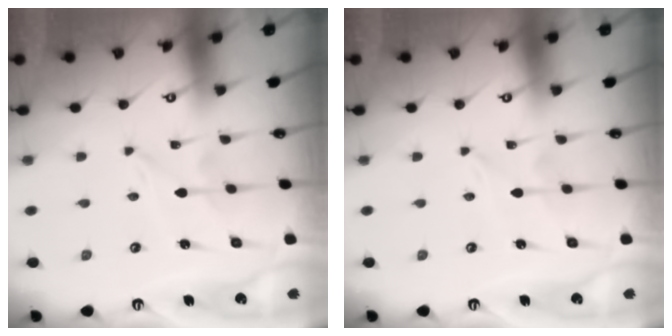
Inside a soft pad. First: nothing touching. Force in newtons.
{"total": 0.0}